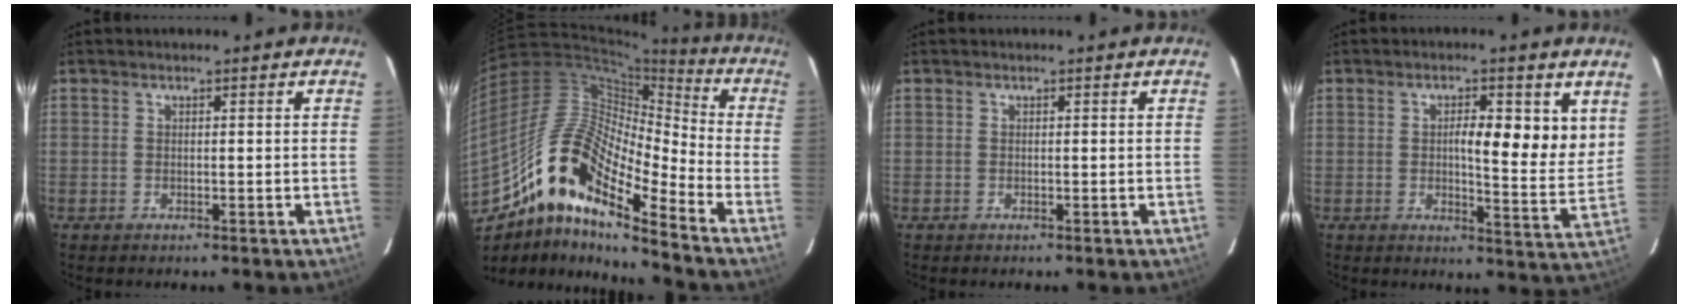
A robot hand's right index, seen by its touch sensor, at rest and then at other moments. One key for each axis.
{"total": 18.9, "fx": -10.9, "fy": 4.6, "fz": 14.7, "tx": -0.283, "ty": 0.026, "tz": -0.188}
{"total": 0.0}
{"total": 8.9, "fx": 3.0, "fy": 2.3, "fz": 8.1, "tx": -0.103, "ty": -0.004, "tz": 0.039}